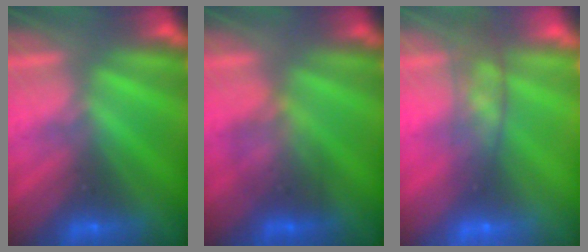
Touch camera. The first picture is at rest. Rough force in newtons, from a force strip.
{"total": 2.4}
{"total": 7.4}